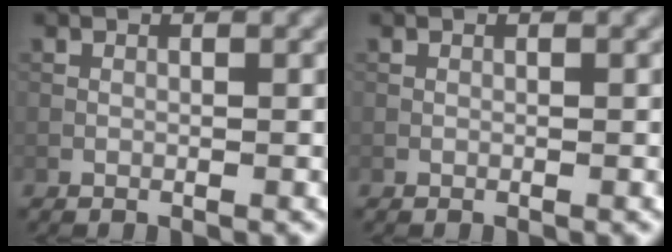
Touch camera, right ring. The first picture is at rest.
{"total": 0.0}